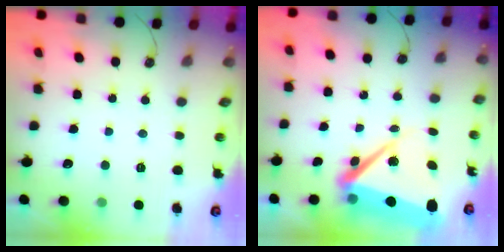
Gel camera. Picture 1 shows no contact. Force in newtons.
{"total": 11.7, "press": 10.3, "slide": 5.5}